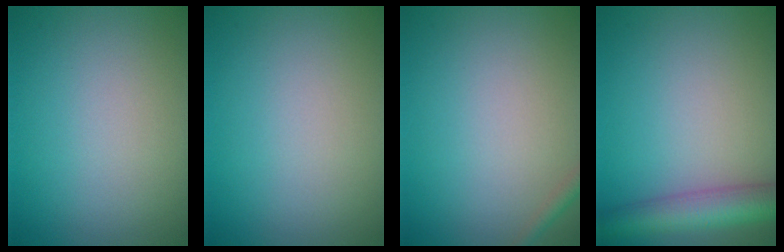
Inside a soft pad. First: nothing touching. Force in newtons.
{"total": 0.0}
{"total": 1.0, "press": 1.0, "slide": 0.0}
{"total": 5.4, "press": 5.4, "slide": 0.1}